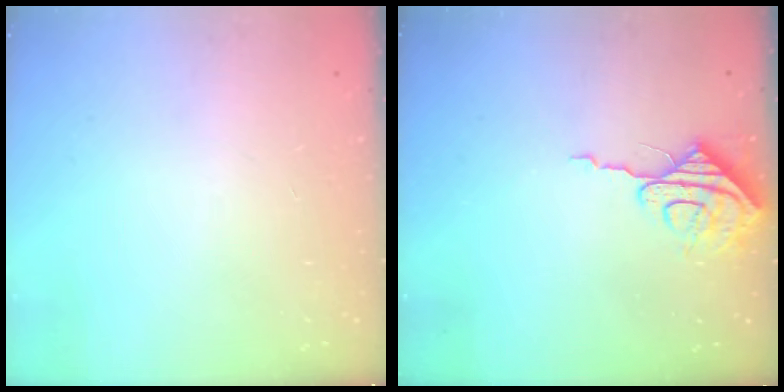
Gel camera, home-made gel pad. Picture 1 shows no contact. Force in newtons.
{"total": 8.2, "press": 8.2, "slide": 0.7}